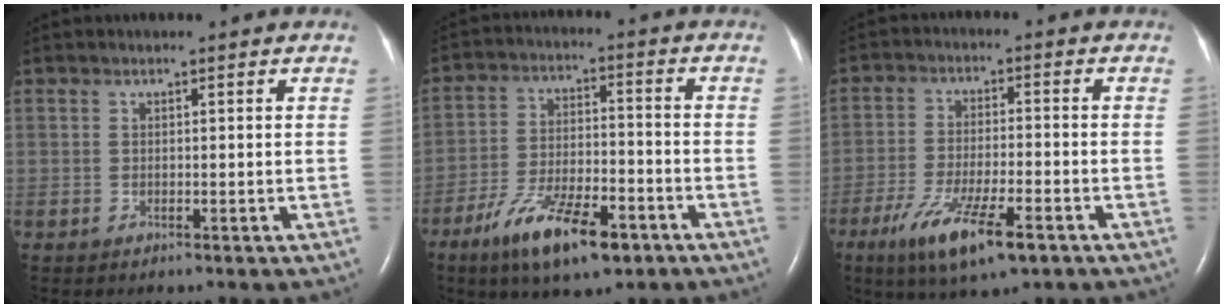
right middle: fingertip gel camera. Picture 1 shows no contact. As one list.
[{"total": 12.3, "force": [-7.4, 3.8, 9.0], "torque": [-0.165, -0.007, -0.124]}, {"total": 10.6, "force": [-6.0, 2.1, 8.6], "torque": [-0.162, -0.022, -0.099]}]